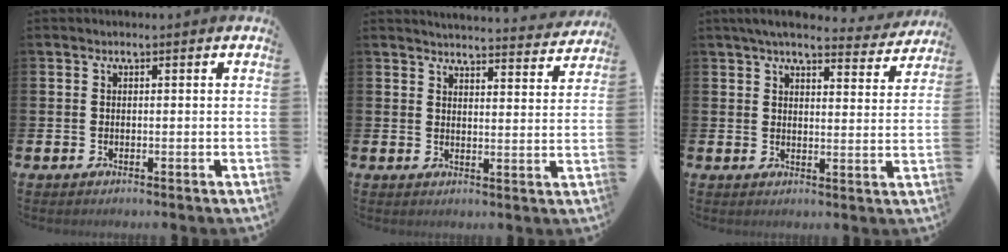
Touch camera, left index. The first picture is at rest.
{"total": 4.5, "force": [4.4, 0.1, 0.4], "torque": [-0.005, -0.039, 0.075]}
{"total": 5.4, "force": [4.9, 1.0, 2.0], "torque": [-0.044, -0.024, 0.084]}